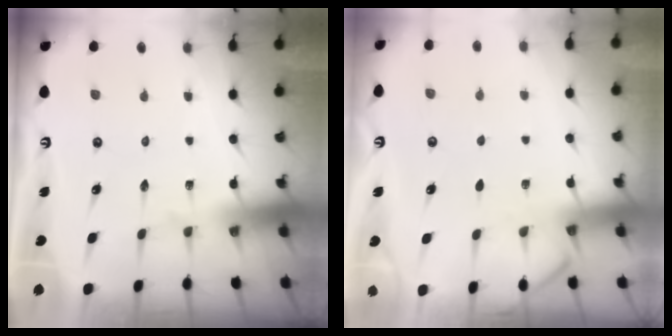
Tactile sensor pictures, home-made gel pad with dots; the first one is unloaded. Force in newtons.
{"total": 3.8, "press": 3.7, "slide": 0.4}